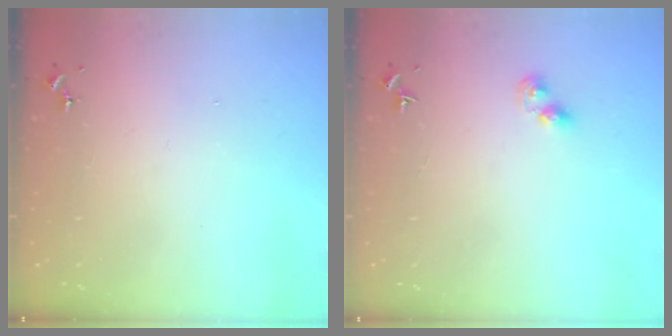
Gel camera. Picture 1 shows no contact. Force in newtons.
{"total": 4.6, "press": 4.6, "slide": 0.2}